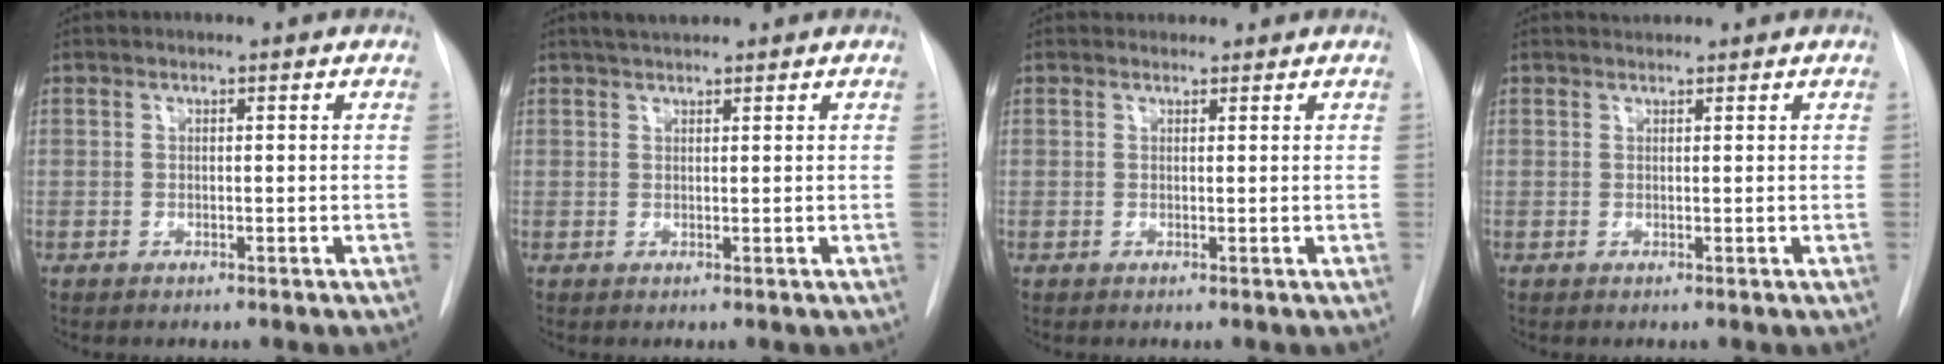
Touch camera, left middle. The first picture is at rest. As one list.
[{"total": 2.4, "force": [2.0, 0.5, 1.1], "torque": [-0.020, 0.013, 0.035]}, {"total": 1.3, "force": [1.2, 0.6, -0.1], "torque": [0.001, 0.013, 0.018]}, {"total": 0.9, "force": [0.9, 0.1, -0.1], "torque": [-0.009, 0.007, 0.018]}]